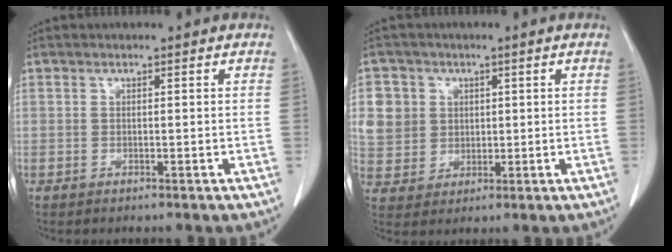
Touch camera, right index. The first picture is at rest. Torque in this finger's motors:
{"motor_torque": [0.56, 0.28, 0.25, 0.06]}